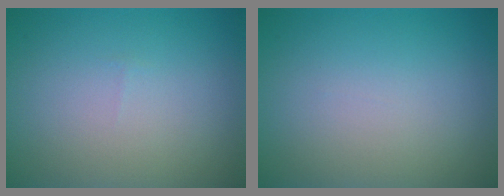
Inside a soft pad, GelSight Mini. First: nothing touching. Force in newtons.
{"total": 0.0}